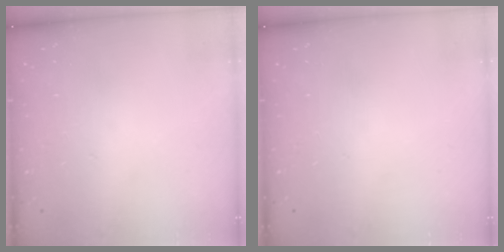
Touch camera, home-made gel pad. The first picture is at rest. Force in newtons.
{"total": 0.0}